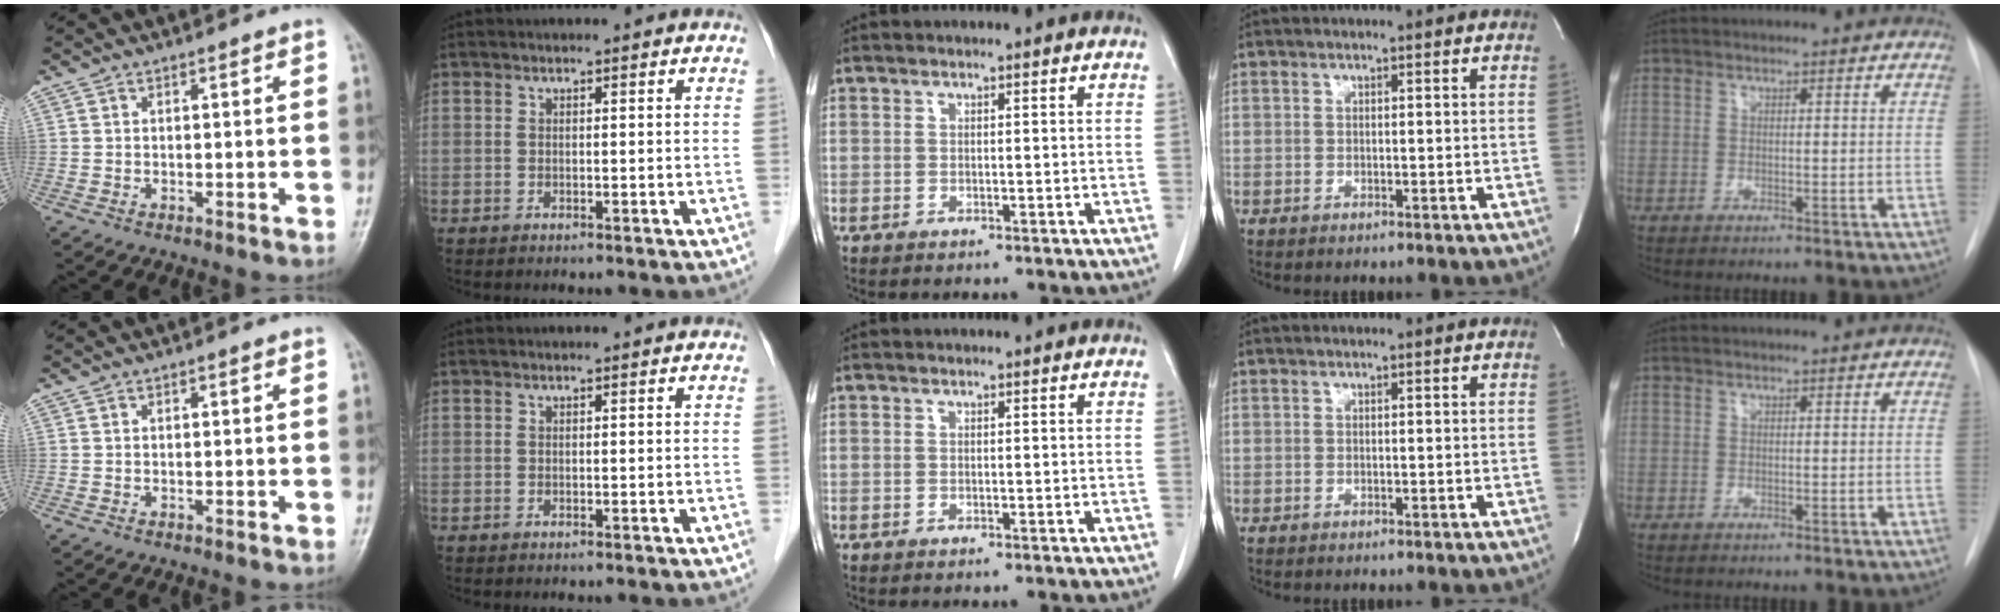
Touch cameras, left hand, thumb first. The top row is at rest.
{}